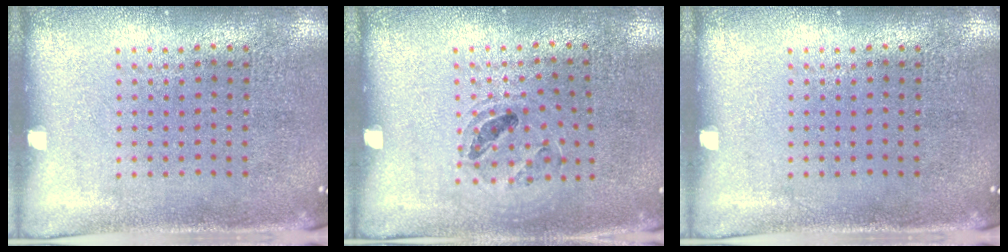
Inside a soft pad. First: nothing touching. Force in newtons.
{"total": 0.9, "press": 0.9, "slide": 0.1}
{"total": 0.0}